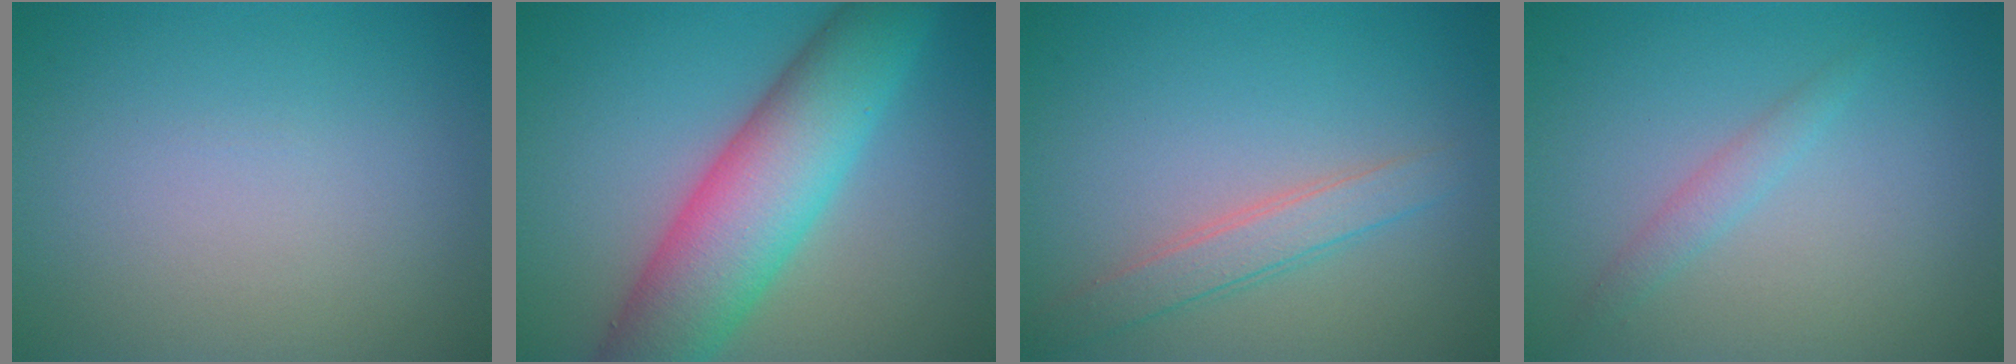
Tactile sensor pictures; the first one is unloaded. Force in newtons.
{"total": 9.7, "press": 9.7, "slide": 0.1}
{"total": 2.5, "press": 2.5, "slide": 0.1}
{"total": 1.3, "press": 1.3, "slide": 0.1}